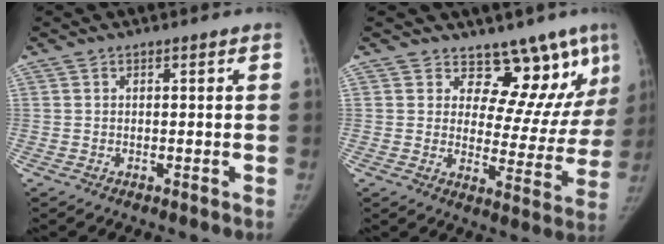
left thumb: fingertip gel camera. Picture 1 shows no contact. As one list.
[{"total": 13.3, "force": [10.0, 6.7, 5.8], "torque": [-0.015, -0.070, 0.121]}]